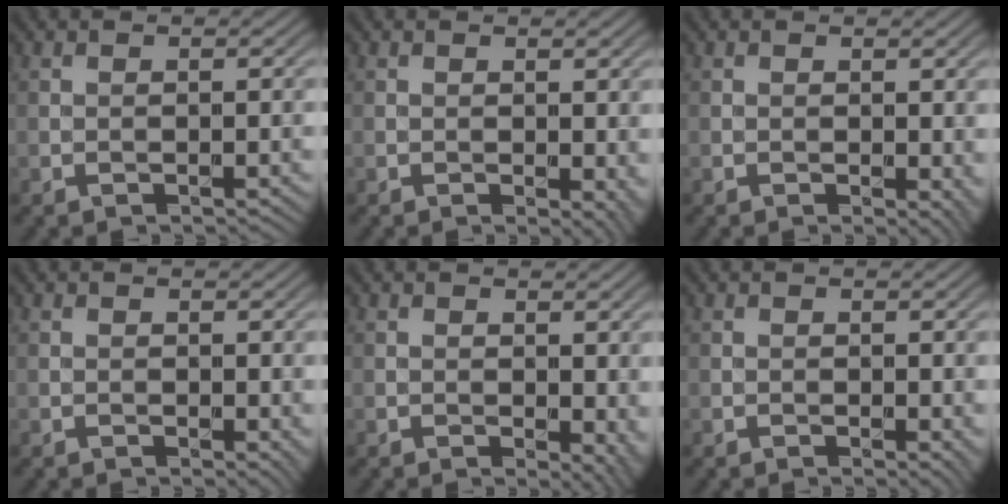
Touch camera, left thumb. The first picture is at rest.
{"total": 2.6, "force": [-0.1, 1.4, 2.2], "torque": [-0.022, -0.006, 0.000]}
{"total": 2.1, "force": [0.0, 1.2, 1.7], "torque": [-0.016, -0.008, 0.002]}
{"total": 1.3, "force": [0.0, 0.8, 1.1], "torque": [-0.010, -0.006, 0.002]}
{"total": 3.8, "force": [-0.2, 2.2, 3.1], "torque": [-0.033, -0.010, 0.000]}
{"total": 1.4, "force": [-0.1, 0.7, 1.2], "torque": [-0.011, -0.007, 0.000]}